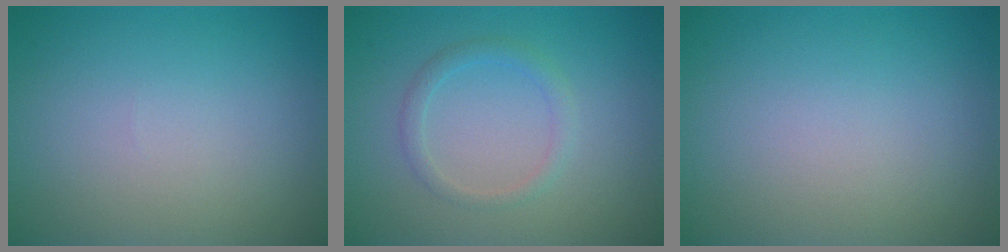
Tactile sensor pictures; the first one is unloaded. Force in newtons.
{"total": 1.6, "press": 1.6, "slide": 0.0}
{"total": 0.0}